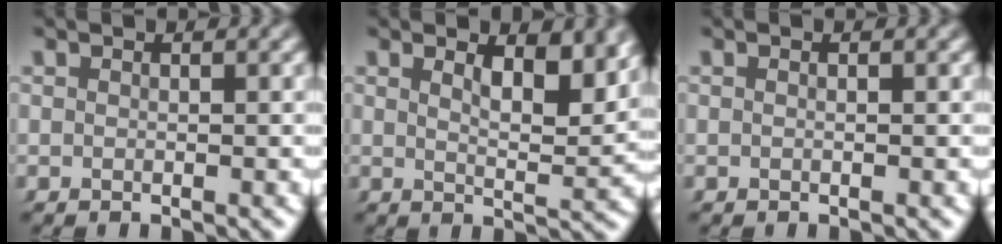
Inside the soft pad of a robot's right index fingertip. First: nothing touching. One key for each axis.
{"total": 3.6, "fx": 2.4, "fy": 0.4, "fz": 2.7, "tx": -0.038, "ty": -0.009, "tz": 0.040}
{"total": 0.0}